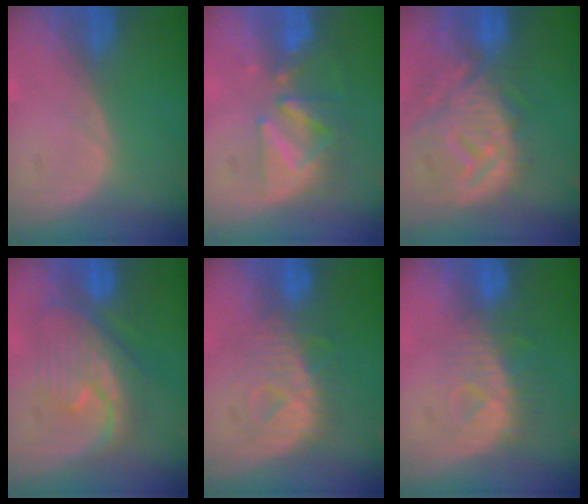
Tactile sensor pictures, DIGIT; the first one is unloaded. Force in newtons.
{"total": 8.5, "press": 8.0, "slide": 3.1}
{"total": 12.6, "press": 11.1, "slide": 6.0}
{"total": 9.4, "press": 9.4, "slide": 0.6}
{"total": 8.2, "press": 8.2, "slide": 0.7}
{"total": 8.1, "press": 7.5, "slide": 3.1}